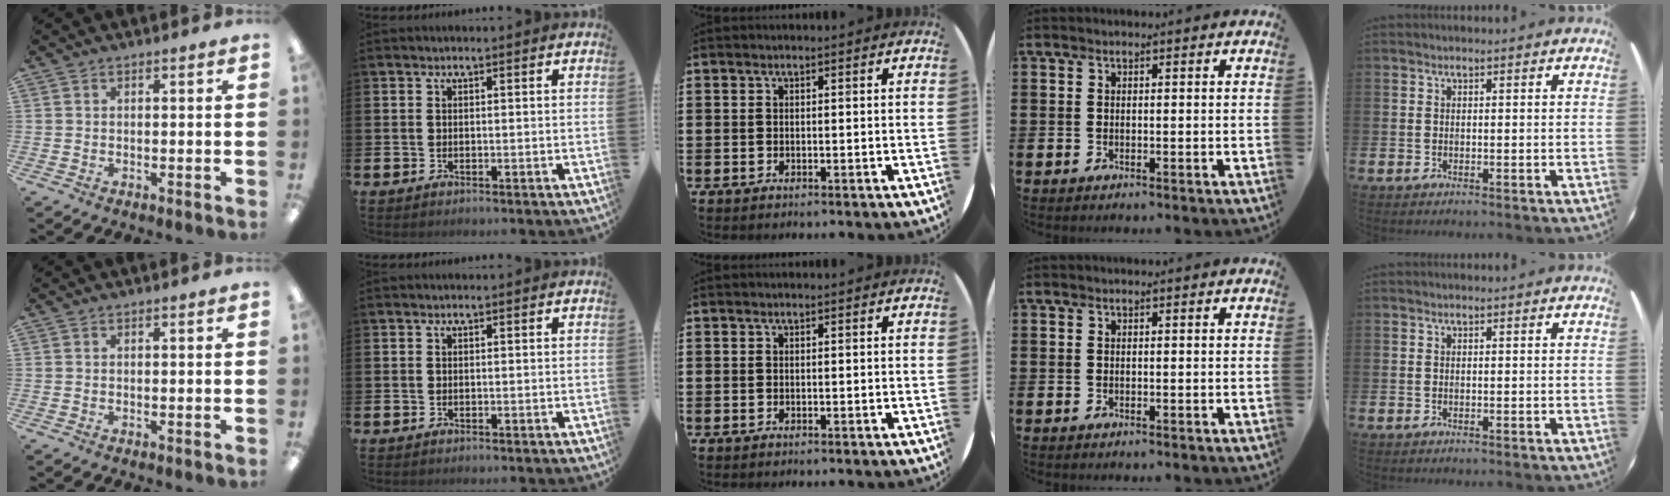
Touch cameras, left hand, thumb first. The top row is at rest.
{}